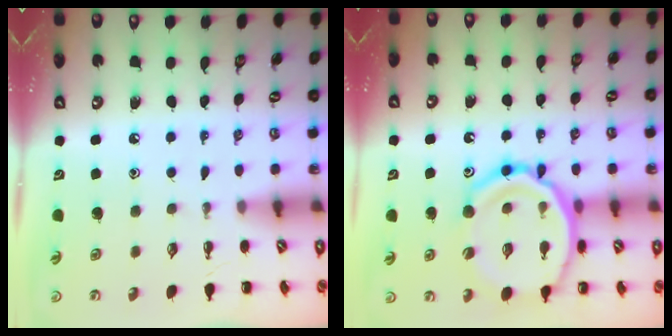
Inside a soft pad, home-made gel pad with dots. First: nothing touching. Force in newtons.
{"total": 20.2, "press": 20.0, "slide": 2.7}